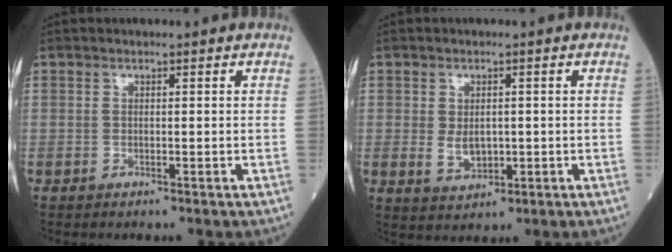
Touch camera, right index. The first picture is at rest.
{"total": 3.7, "force": [-0.2, 2.3, 2.8], "torque": [-0.050, -0.003, 0.008]}